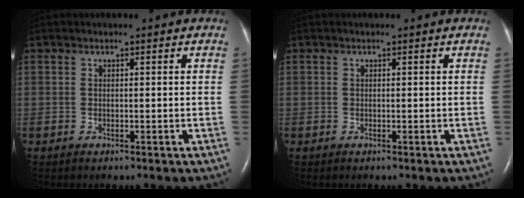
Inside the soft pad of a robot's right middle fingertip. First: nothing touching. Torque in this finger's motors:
{"motor_torque": [0.00, 0.00, 0.00, 0.01]}